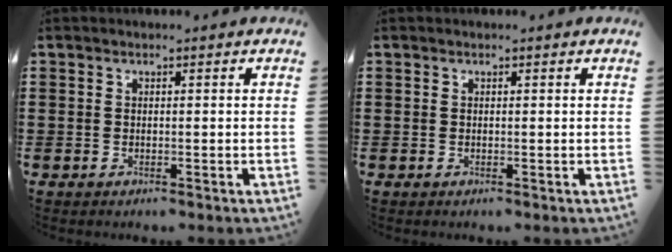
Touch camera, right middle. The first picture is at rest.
{"total": 0.0}